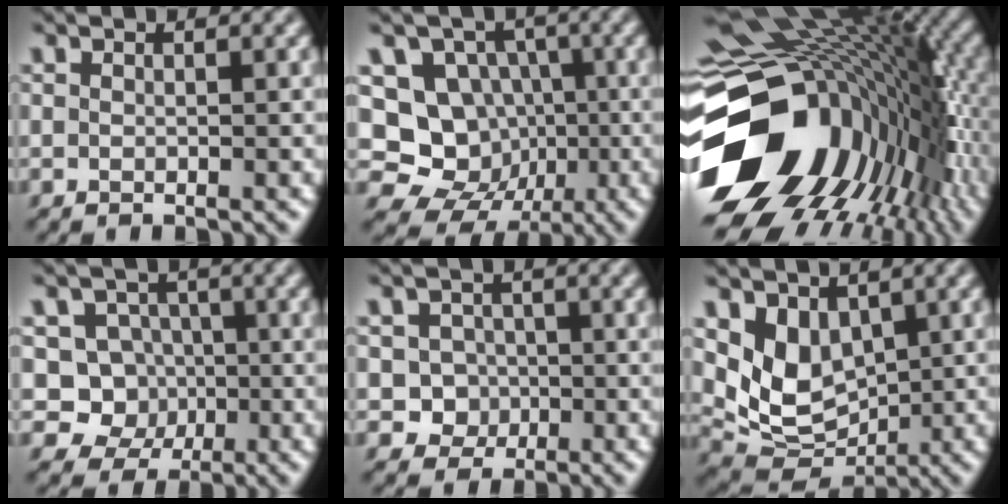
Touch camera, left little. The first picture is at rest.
{"total": 12.6, "force": [-1.8, 11.7, 4.3], "torque": [-0.106, 0.017, -0.045]}
{"total": 17.7, "force": [-4.9, 12.4, 11.6], "torque": [-0.234, -0.022, -0.075]}
{"total": 4.5, "force": [-0.4, 4.3, 1.5], "torque": [-0.005, -0.003, -0.027]}
{"total": 2.8, "force": [-0.5, 2.6, 0.9], "torque": [-0.002, -0.002, -0.015]}
{"total": 5.5, "force": [1.7, 4.0, 3.5], "torque": [-0.068, -0.021, 0.034]}